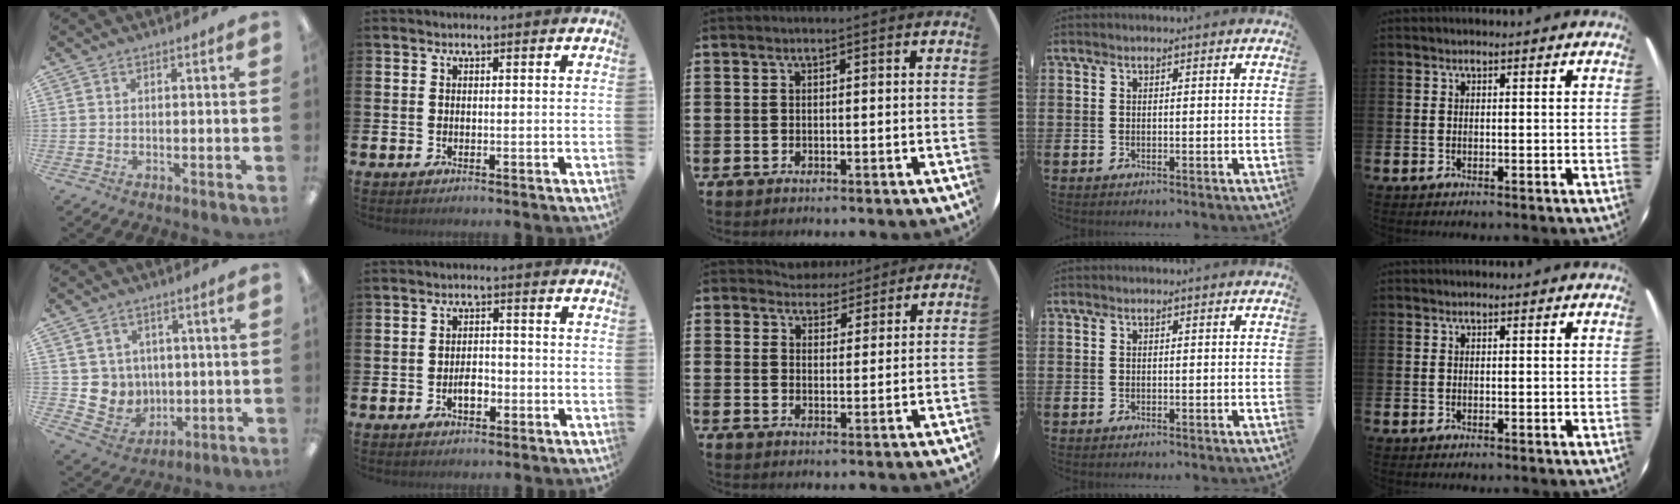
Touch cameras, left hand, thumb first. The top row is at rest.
{"thumb": {"total": 6.6, "force": [2.6, 6.0, -0.9], "torque": [-0.014, -0.016, 0.060]}, "index": {"total": 2.7, "force": [-1.0, 1.6, 2.0], "torque": [-0.027, 0.000, -0.022]}, "middle": {"total": 4.3, "force": [4.0, 1.6, 0.2], "torque": [-0.019, -0.011, 0.074]}}